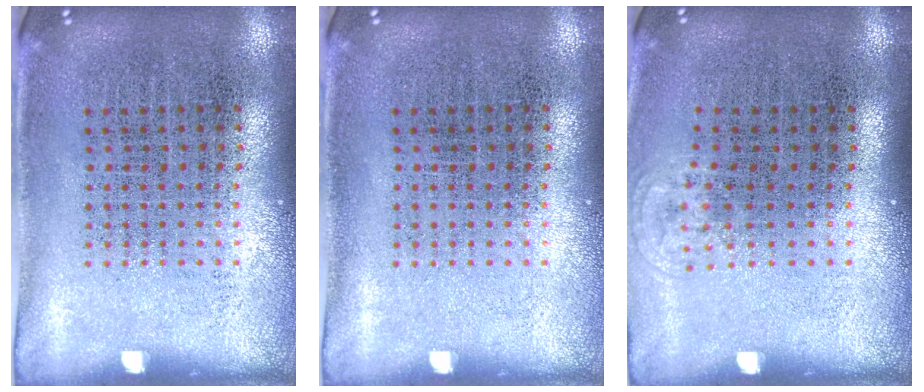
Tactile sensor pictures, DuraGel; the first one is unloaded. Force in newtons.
{"total": 0.0}
{"total": 0.6, "press": 0.5, "slide": 0.3}